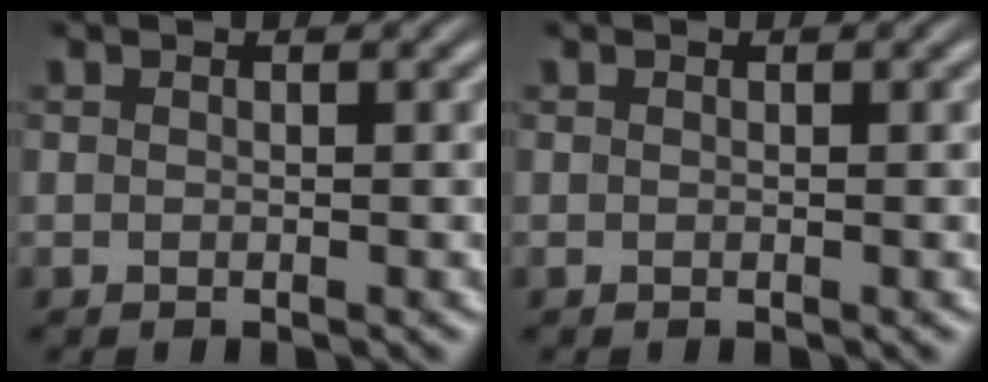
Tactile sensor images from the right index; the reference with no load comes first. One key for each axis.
{"total": 0.0}